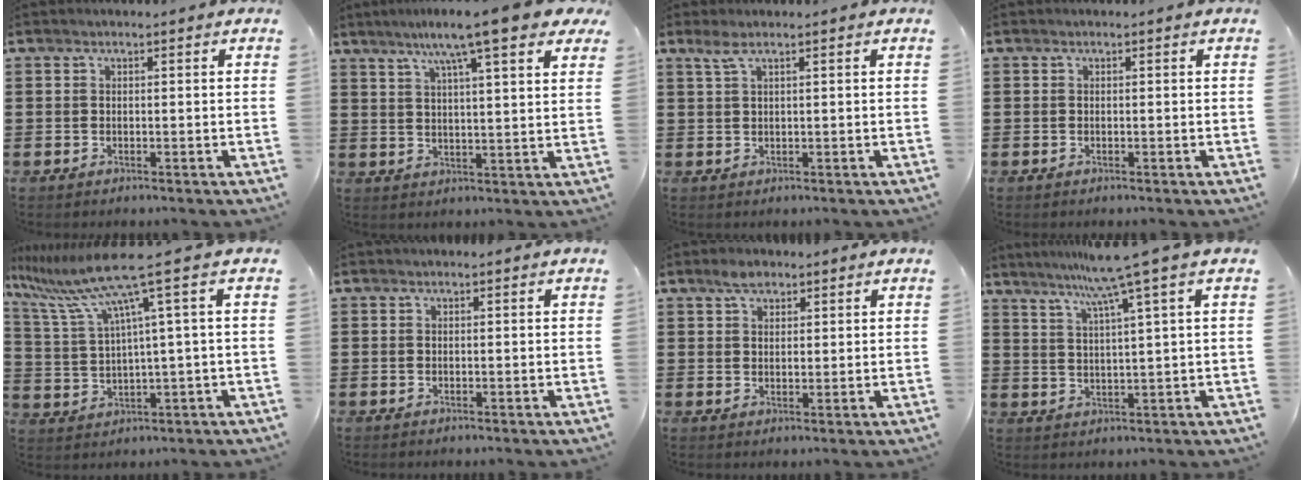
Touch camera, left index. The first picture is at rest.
{"total": 10.2, "force": [7.4, 0.5, 6.9], "torque": [-0.140, -0.016, 0.122]}
{"total": 1.9, "force": [1.0, 0.3, 1.6], "torque": [-0.033, 0.003, 0.017]}
{"total": 0.0}
{"total": 9.5, "force": [5.0, -0.3, 8.1], "torque": [-0.198, -0.032, 0.070]}
{"total": 0.0}
{"total": 3.4, "force": [2.4, 2.0, 1.5], "torque": [-0.027, 0.007, 0.041]}
{"total": 7.7, "force": [4.9, -1.6, 5.7], "torque": [-0.123, -0.015, 0.080]}